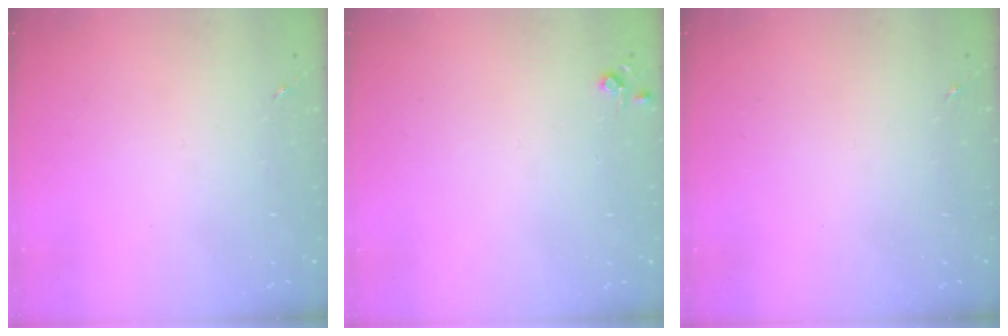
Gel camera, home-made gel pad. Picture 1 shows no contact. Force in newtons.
{"total": 3.8, "press": 3.8, "slide": 0.5}
{"total": 0.0}